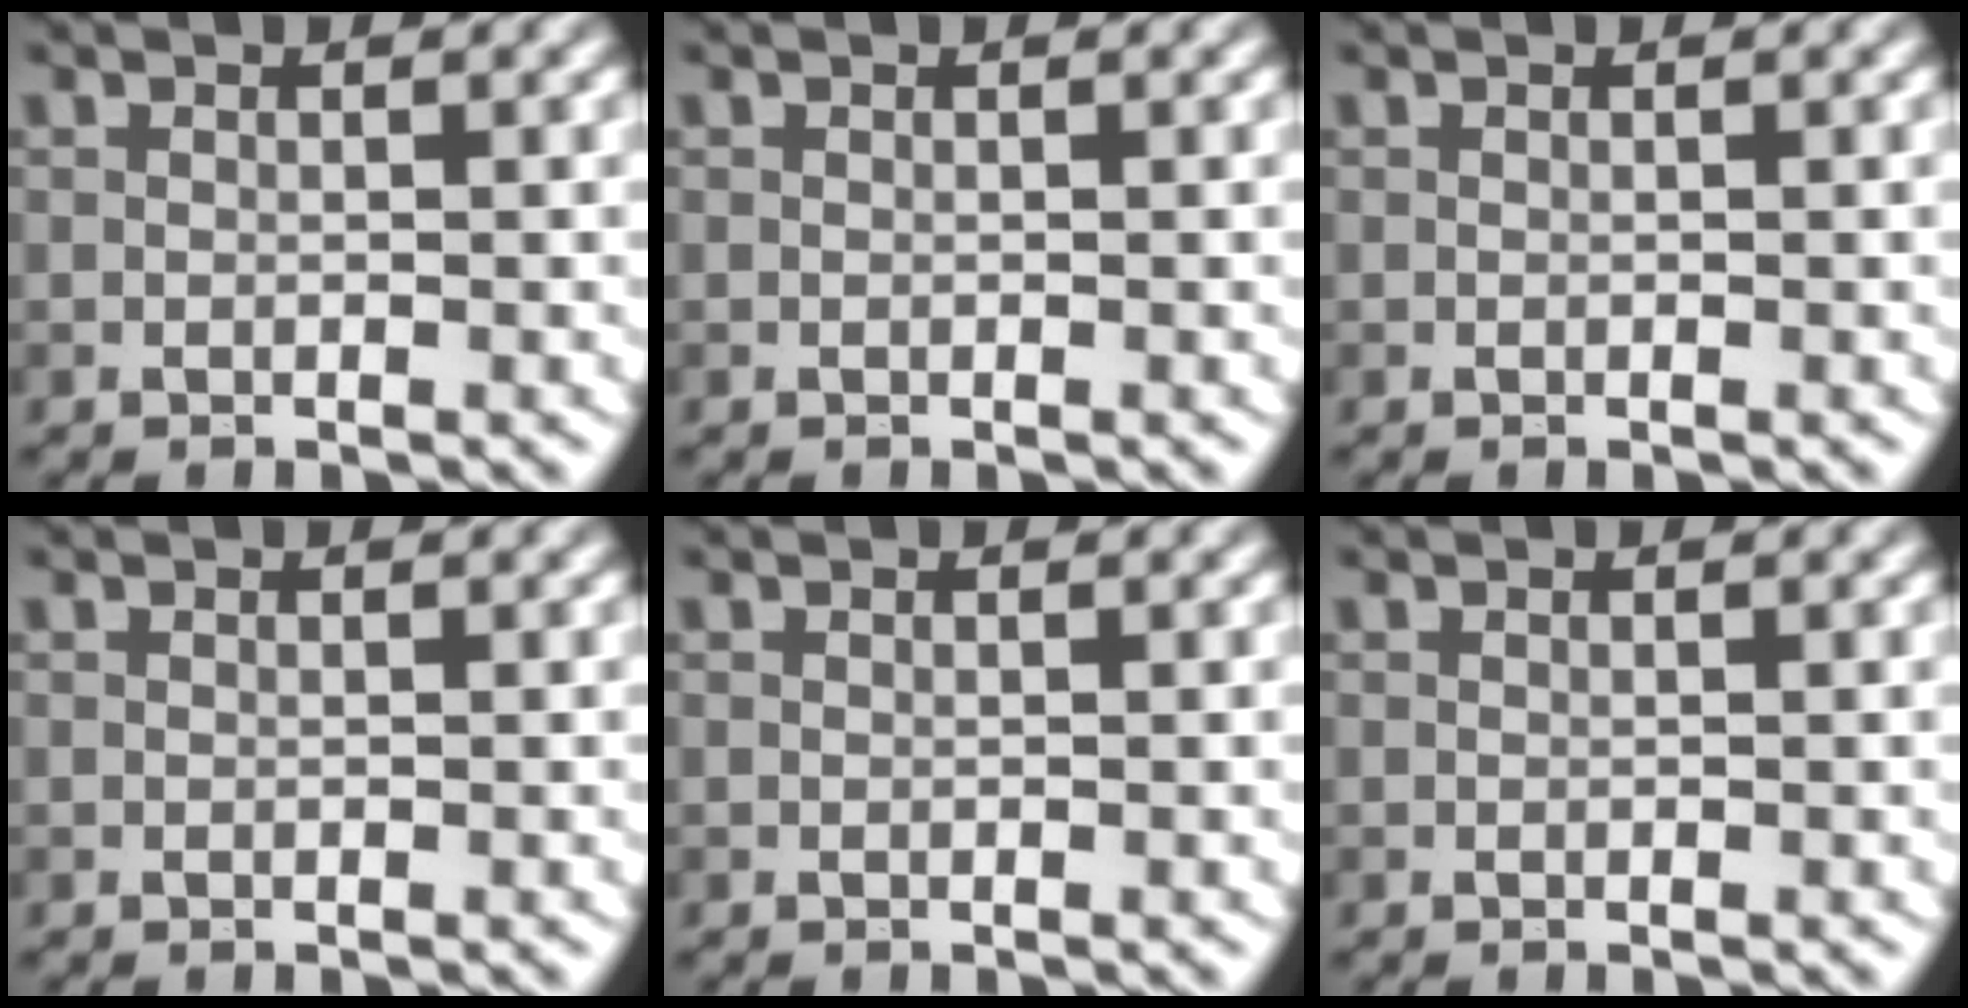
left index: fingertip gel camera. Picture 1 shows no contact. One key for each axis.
{"total": 0.0}
{"total": 0.0}
{"total": 0.0}
{"total": 0.0}
{"total": 0.0}